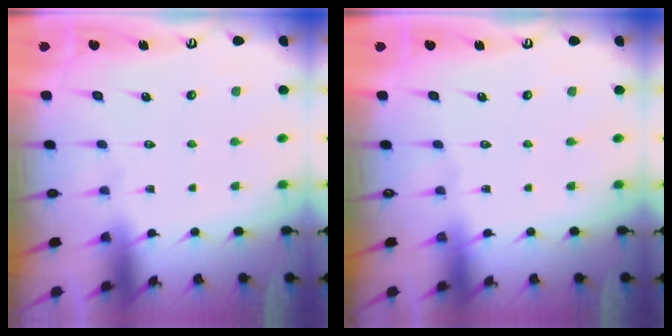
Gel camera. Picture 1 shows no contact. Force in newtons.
{"total": 0.0}